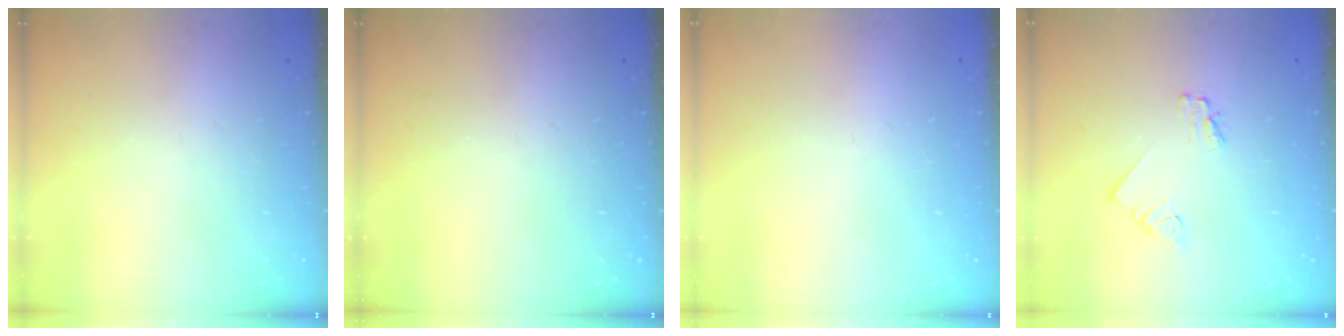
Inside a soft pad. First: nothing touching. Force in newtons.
{"total": 0.0}
{"total": 0.7, "press": 0.6, "slide": 0.1}
{"total": 1.6, "press": 1.5, "slide": 0.2}